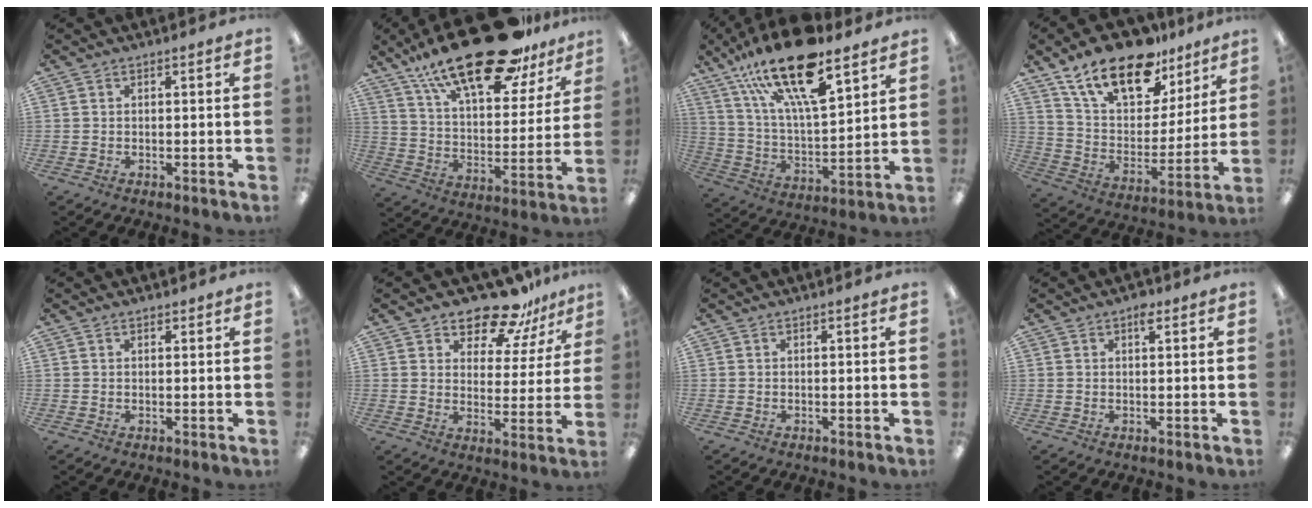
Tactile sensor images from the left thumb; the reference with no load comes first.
{"total": 25.4, "force": [18.3, 8.7, 15.4], "torque": [-0.253, -0.112, 0.309]}
{"total": 23.1, "force": [15.7, 7.2, 15.3], "torque": [-0.277, -0.092, 0.267]}
{"total": 20.6, "force": [14.4, 9.6, 11.1], "torque": [-0.201, -0.083, 0.257]}
{"total": 1.2, "force": [0.7, 0.6, 0.7], "torque": [-0.014, 0.001, 0.014]}
{"total": 14.4, "force": [11.1, 6.1, 7.0], "torque": [-0.104, -0.065, 0.194]}
{"total": 0.0}
{"total": 2.5, "force": [1.4, 1.0, 1.8], "torque": [-0.015, -0.007, 0.018]}